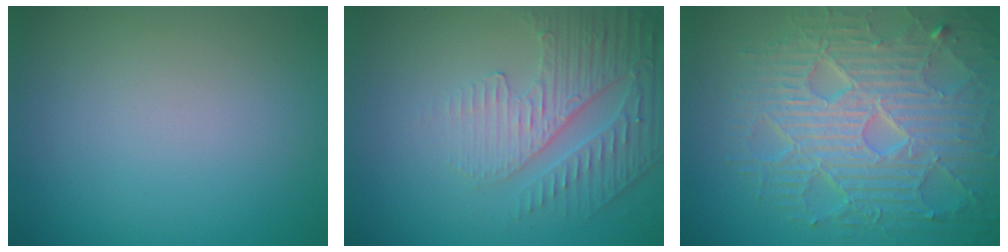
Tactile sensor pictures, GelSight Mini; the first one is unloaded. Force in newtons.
{"total": 5.0, "press": 3.4, "slide": 3.7}
{"total": 9.2, "press": 6.2, "slide": 6.8}